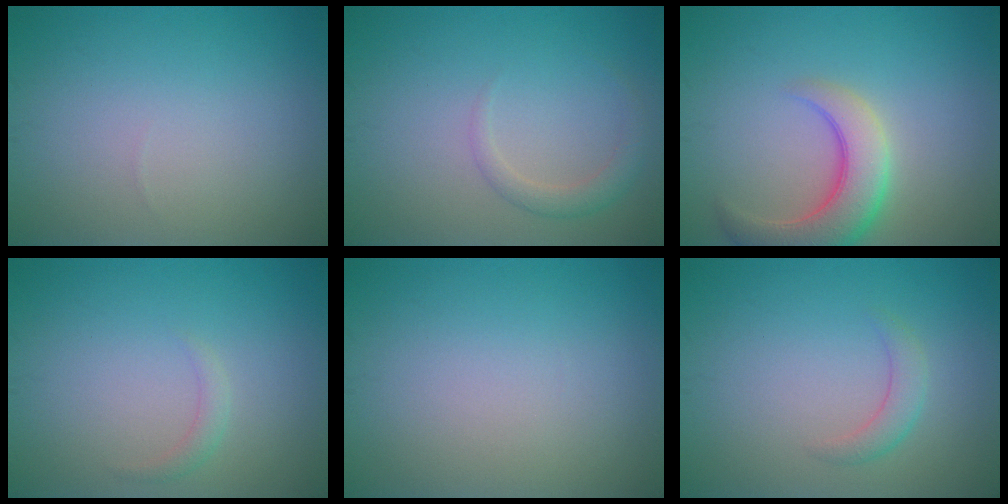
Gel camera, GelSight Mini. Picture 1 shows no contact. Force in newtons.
{"total": 1.8, "press": 1.8, "slide": 0.1}
{"total": 5.7, "press": 5.6, "slide": 0.7}
{"total": 1.0, "press": 1.0, "slide": 0.0}
{"total": 0.0}
{"total": 1.7, "press": 1.7, "slide": 0.1}